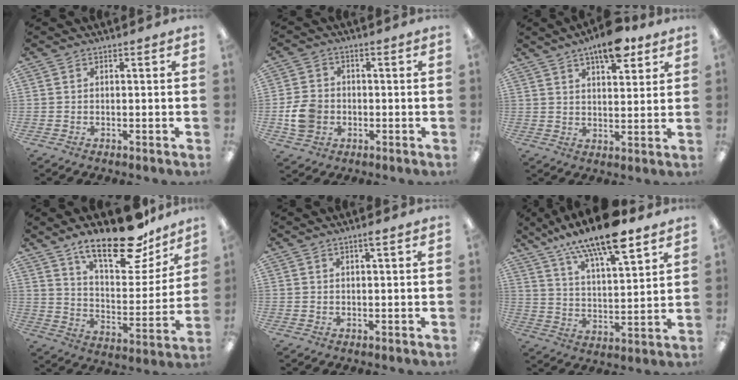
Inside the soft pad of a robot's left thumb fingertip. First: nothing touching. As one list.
[{"total": 7.6, "force": [-1.6, 6.3, 4.0], "torque": [-0.086, 0.010, -0.029]}, {"total": 10.1, "force": [6.8, 3.8, 6.4], "torque": [-0.081, -0.035, 0.113]}, {"total": 21.8, "force": [15.6, 8.5, 12.8], "torque": [-0.194, -0.094, 0.264]}, {"total": 1.7, "force": [1.1, 0.2, 1.3], "torque": [-0.027, 0.003, 0.017]}, {"total": 16.4, "force": [12.3, 4.6, 9.8], "torque": [-0.169, -0.068, 0.207]}]